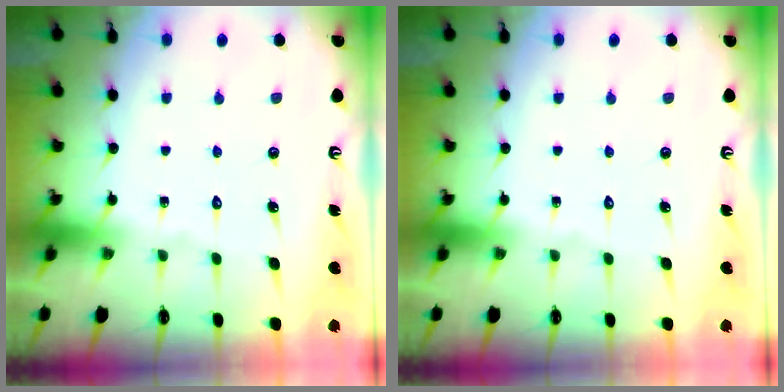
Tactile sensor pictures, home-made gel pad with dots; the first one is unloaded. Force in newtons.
{"total": 0.0}